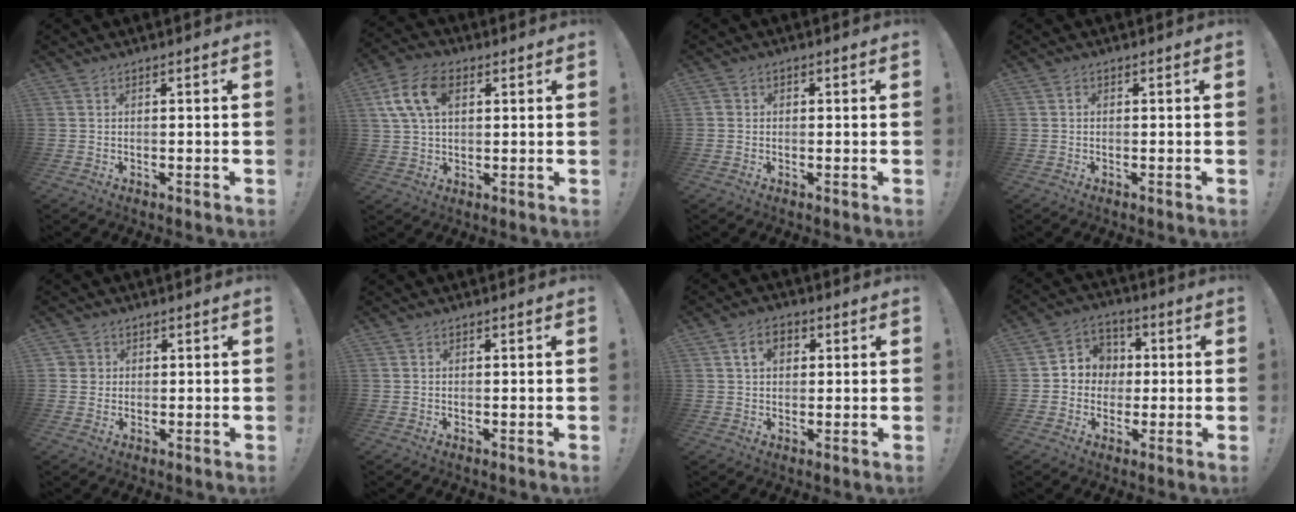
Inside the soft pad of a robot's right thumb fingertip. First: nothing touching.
{"total": 12.5, "force": [4.1, 8.0, 8.7], "torque": [-0.164, 0.005, 0.079]}
{"total": 1.4, "force": [-0.6, 1.2, 0.5], "torque": [-0.014, 0.009, -0.010]}
{"total": 0.7, "force": [-0.4, 0.5, 0.2], "torque": [-0.006, 0.002, -0.007]}
{"total": 3.0, "force": [0.5, 2.9, 0.4], "torque": [-0.002, -0.001, 0.008]}
{"total": 0.0}
{"total": 6.0, "force": [1.8, 4.2, 3.8], "torque": [-0.057, 0.007, 0.032]}
{"total": 8.1, "force": [-0.8, 7.8, 2.0], "torque": [-0.022, 0.014, -0.008]}